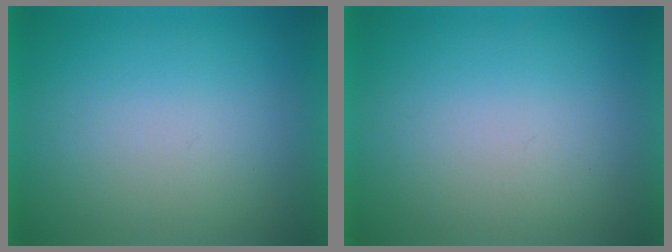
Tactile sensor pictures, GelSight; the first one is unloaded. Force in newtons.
{"total": 1.0}